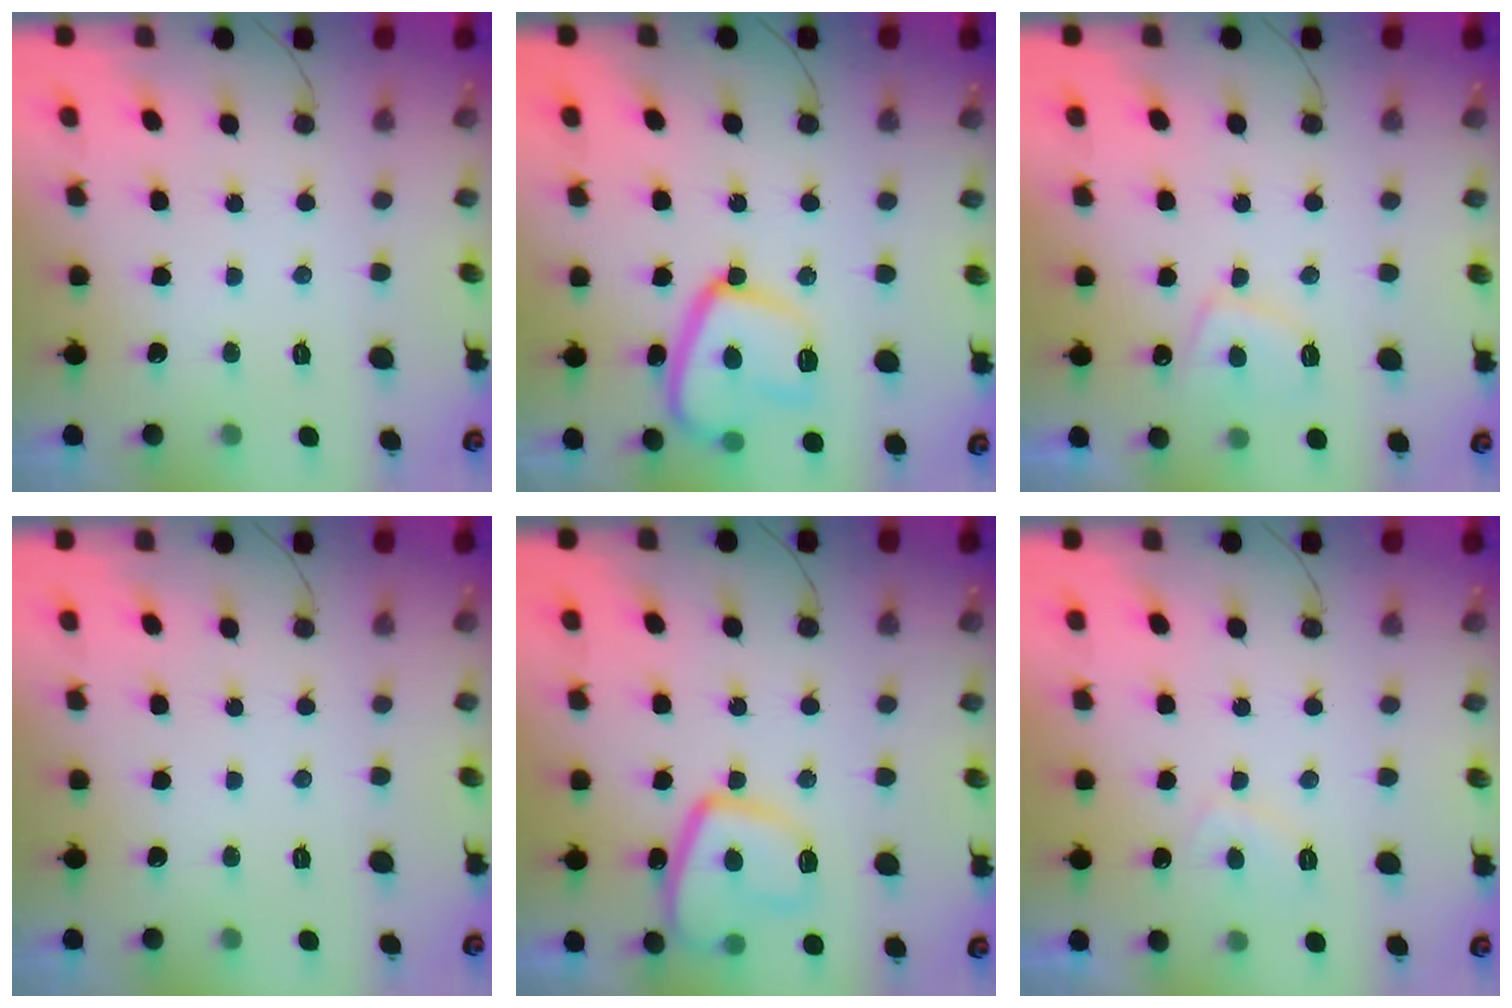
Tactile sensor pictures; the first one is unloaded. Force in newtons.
{"total": 14.6, "press": 14.6, "slide": 1.0}
{"total": 6.4, "press": 6.4, "slide": 1.1}
{"total": 0.0}
{"total": 12.6, "press": 12.5, "slide": 1.4}
{"total": 2.4, "press": 2.4, "slide": 0.6}